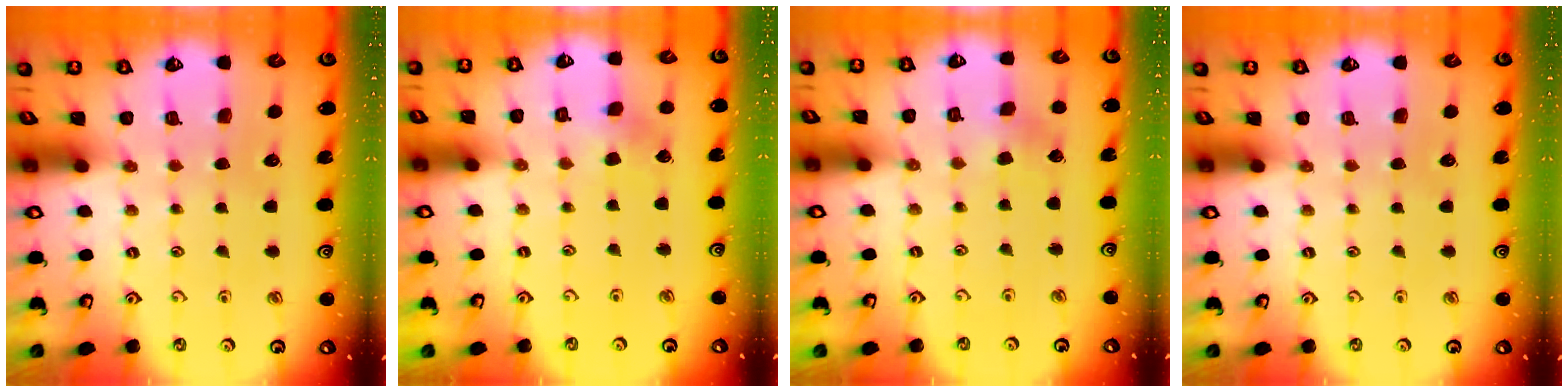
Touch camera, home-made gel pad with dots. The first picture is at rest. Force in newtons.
{"total": 3.0, "press": 2.9, "slide": 0.7}
{"total": 2.3, "press": 2.3, "slide": 0.3}
{"total": 0.0}